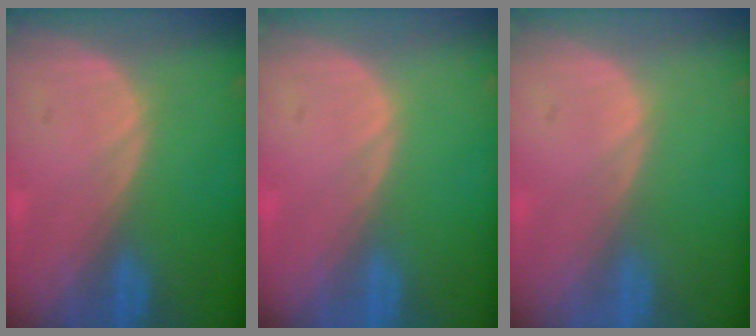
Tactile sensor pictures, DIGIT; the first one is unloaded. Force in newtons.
{"total": 0.0}
{"total": 0.0}